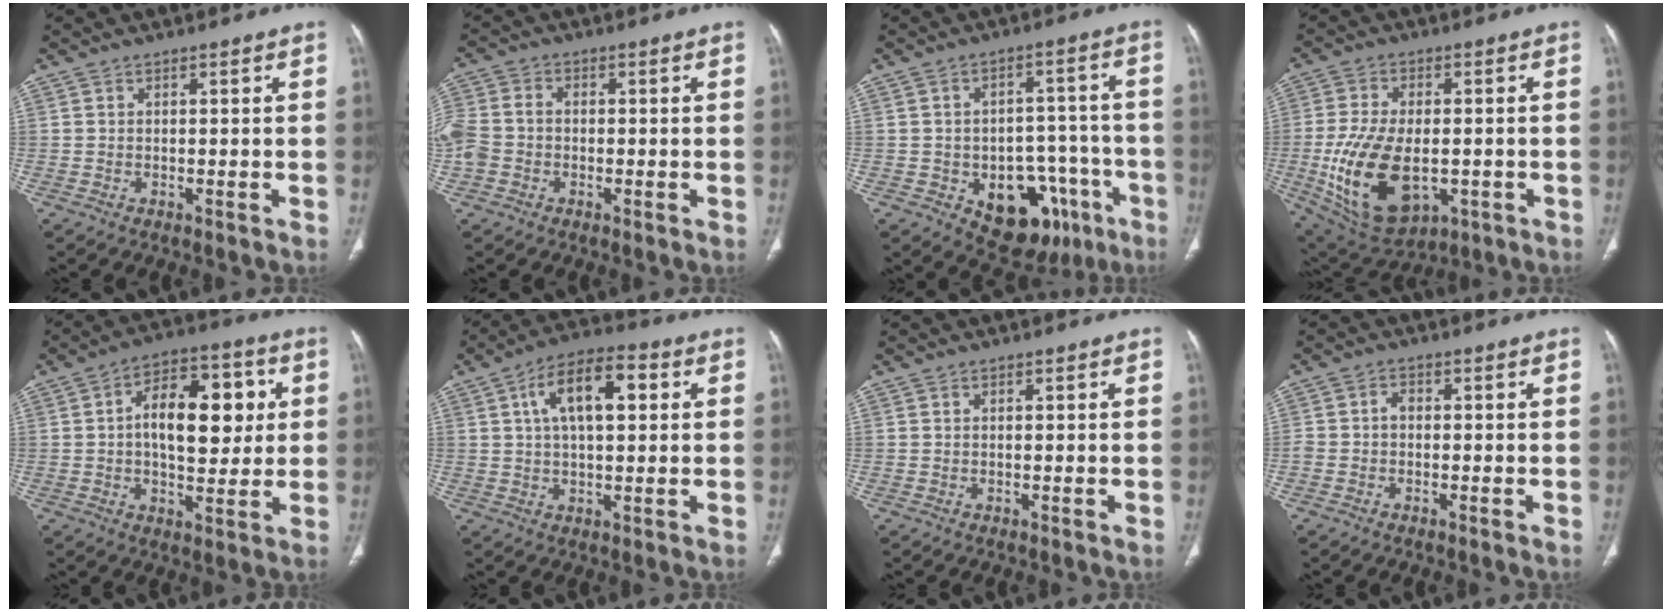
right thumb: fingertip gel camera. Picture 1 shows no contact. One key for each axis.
{"total": 7.3, "fx": -1.2, "fy": 6.0, "fz": 4.0, "tx": -0.099, "ty": 0.021, "tz": -0.027}
{"total": 16.2, "fx": -7.1, "fy": 10.2, "fz": 10.4, "tx": -0.093, "ty": 0.045, "tz": -0.083}
{"total": 18.0, "fx": -3.7, "fy": 10.4, "fz": 14.3, "tx": -0.267, "ty": -0.008, "tz": -0.039}
{"total": 15.8, "fx": 2.4, "fy": 8.6, "fz": 13.0, "tx": -0.166, "ty": 0.015, "tz": 0.032}
{"total": 12.3, "fx": 3.4, "fy": 5.7, "fz": 10.3, "tx": -0.166, "ty": 0.016, "tz": 0.050}
{"total": 0.0}
{"total": 2.1, "fx": -0.3, "fy": 1.5, "fz": 1.3, "tx": -0.018, "ty": 0.010, "tz": -0.010}